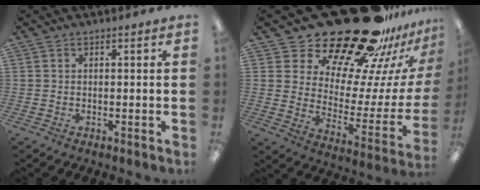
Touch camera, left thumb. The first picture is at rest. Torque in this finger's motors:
{"motor_torque": [0.36, 0.42, 1.10, -1.67, 0.07]}